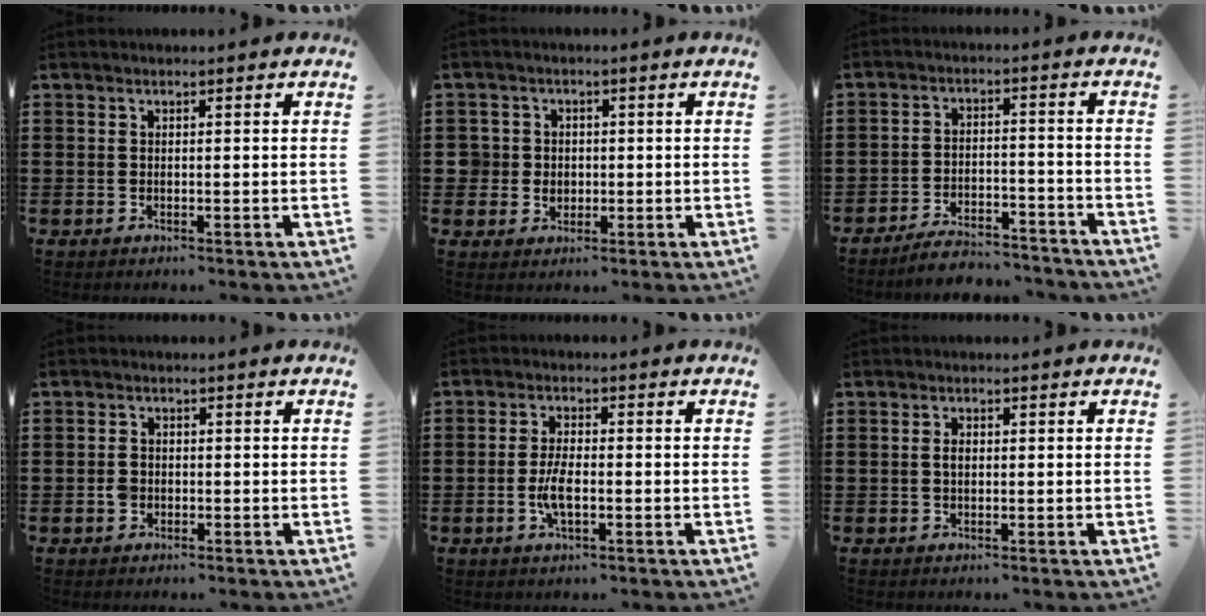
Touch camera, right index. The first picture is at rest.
{"total": 3.5, "force": [0.0, 3.4, 0.5], "torque": [-0.034, 0.009, -0.007]}
{"total": 5.2, "force": [-5.0, 0.6, 1.2], "torque": [-0.019, 0.008, -0.097]}
{"total": 1.8, "force": [-0.5, 1.4, 0.9], "torque": [-0.019, 0.005, -0.010]}
{"total": 4.6, "force": [-1.0, 1.7, 4.1], "torque": [-0.086, 0.000, -0.022]}
{"total": 1.4, "force": [0.1, 0.8, 1.2], "torque": [-0.025, 0.004, 0.001]}